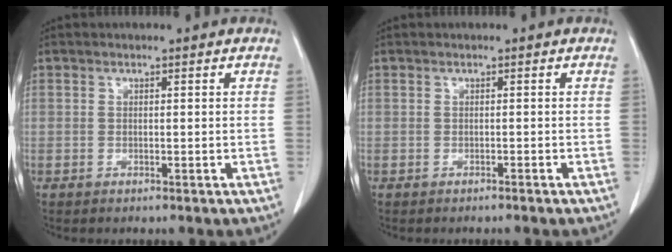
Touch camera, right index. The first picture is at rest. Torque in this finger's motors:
{"motor_torque": [0.11, -0.09, 0.07, 0.01]}